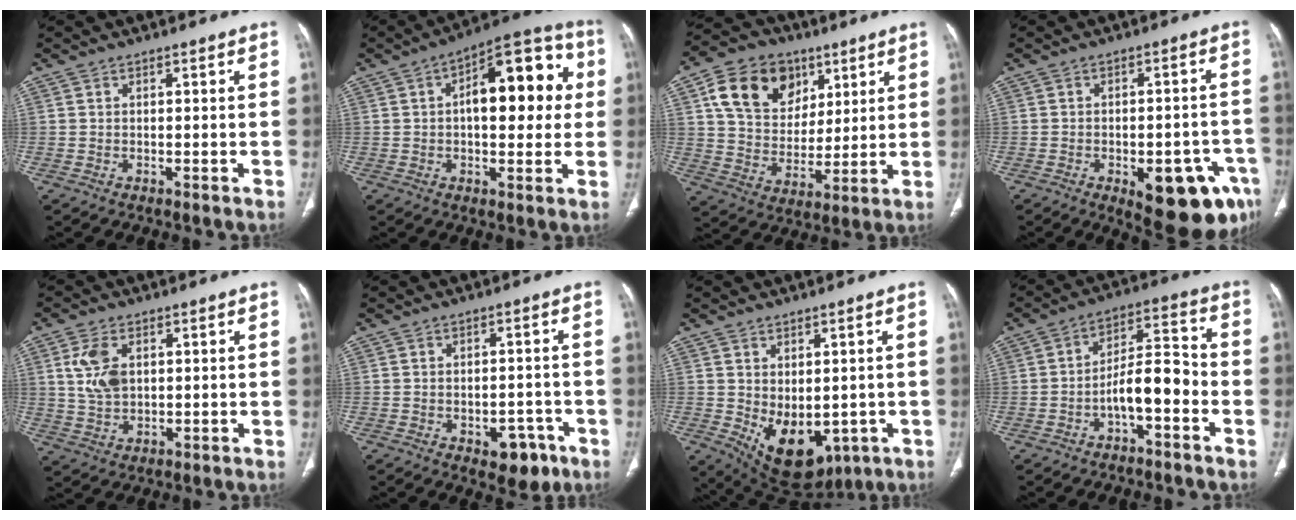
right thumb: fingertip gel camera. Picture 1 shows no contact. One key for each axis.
{"total": 17.8, "fx": 2.8, "fy": 8.5, "fz": 15.3, "tx": -0.171, "ty": 0.031, "tz": 0.034}
{"total": 17.0, "fx": 7.4, "fy": 12.8, "fz": 8.5, "tx": -0.122, "ty": -0.015, "tz": 0.135}
{"total": 15.2, "fx": -6.8, "fy": 6.3, "fz": 12.1, "tx": -0.102, "ty": 0.028, "tz": -0.070}
{"total": 6.9, "fx": 1.8, "fy": 4.2, "fz": 5.2, "tx": -0.104, "ty": -0.003, "tz": 0.042}
{"total": 7.0, "fx": -3.2, "fy": 4.2, "fz": 4.6, "tx": -0.032, "ty": 0.019, "tz": -0.031}
{"total": 12.5, "fx": -2.6, "fy": 7.9, "fz": 9.3, "tx": -0.120, "ty": -0.007, "tz": -0.008}
{"total": 9.4, "fx": -3.5, "fy": 3.7, "fz": 7.9, "tx": -0.124, "ty": 0.049, "tz": -0.060}